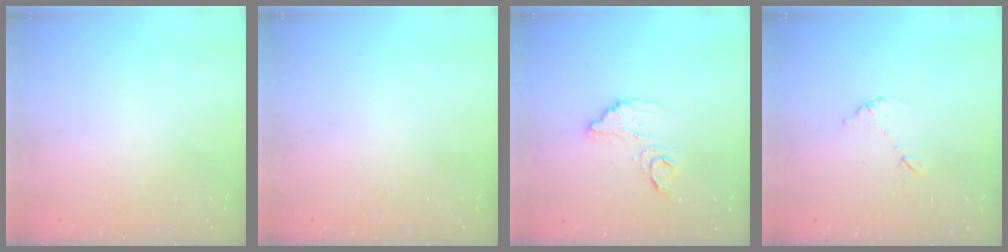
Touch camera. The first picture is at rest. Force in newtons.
{"total": 0.0}
{"total": 12.0, "press": 12.0, "slide": 0.8}
{"total": 6.3, "press": 6.3, "slide": 0.4}